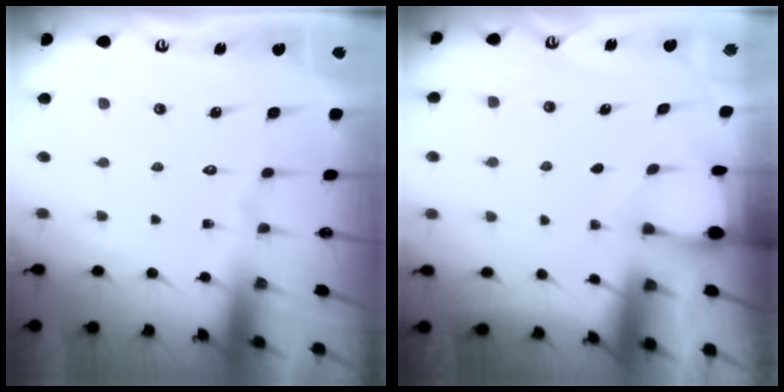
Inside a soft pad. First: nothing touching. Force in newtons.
{"total": 2.0, "press": 2.0, "slide": 0.4}